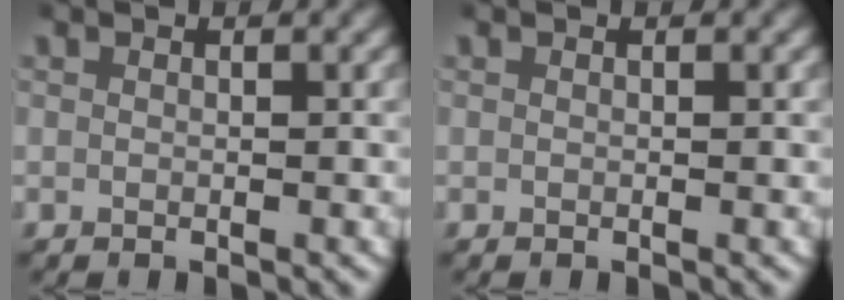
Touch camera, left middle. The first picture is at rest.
{"total": 0.0}